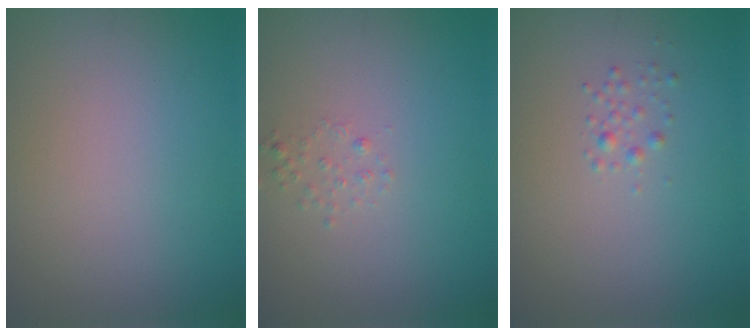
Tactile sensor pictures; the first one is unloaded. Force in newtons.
{"total": 0.8, "press": 0.8, "slide": 0.1}
{"total": 0.9, "press": 0.9, "slide": 0.0}